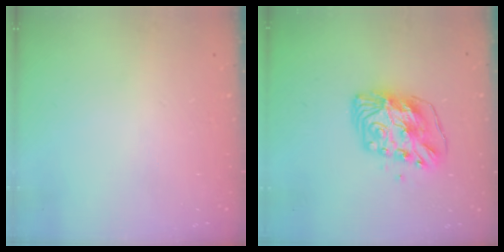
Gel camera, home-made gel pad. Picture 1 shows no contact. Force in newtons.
{"total": 10.1, "press": 10.0, "slide": 1.2}